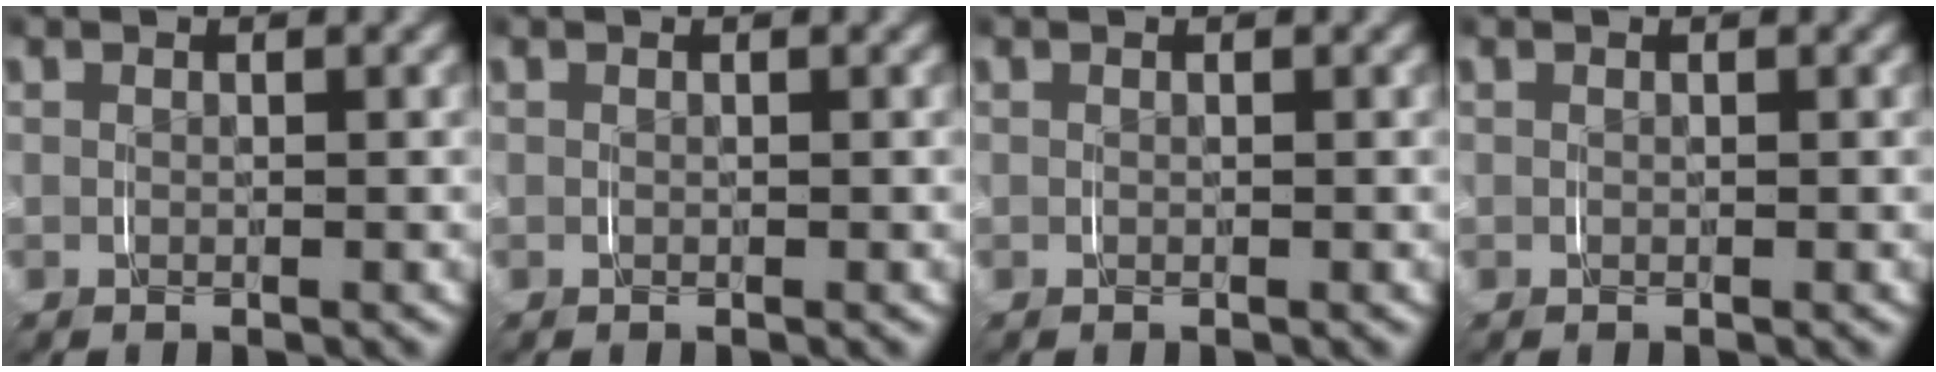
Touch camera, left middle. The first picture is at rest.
{"total": 0.0}
{"total": 0.0}
{"total": 0.0}